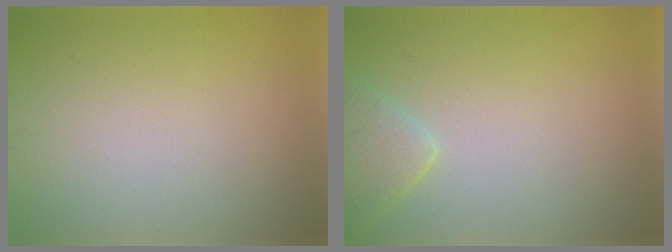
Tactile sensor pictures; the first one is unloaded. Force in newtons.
{"total": 2.6, "press": 2.6, "slide": 0.2}